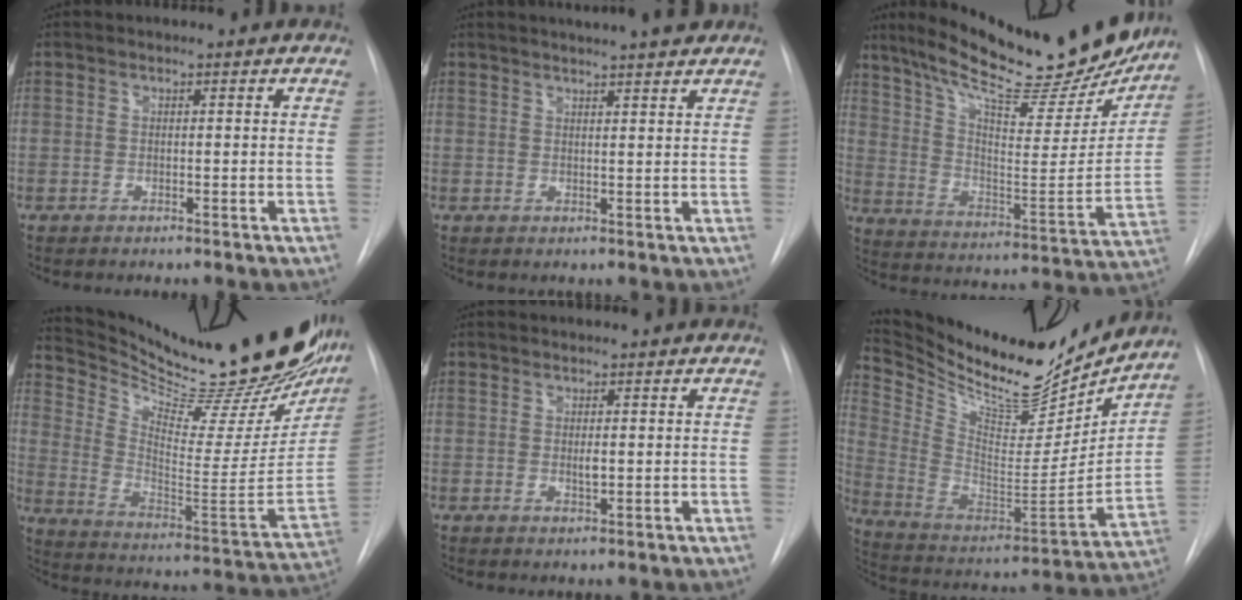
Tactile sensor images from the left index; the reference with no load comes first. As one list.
[{"total": 8.1, "force": [7.1, 0.6, 3.9], "torque": [-0.057, 0.013, 0.083]}, {"total": 27.3, "force": [22.7, 5.3, 14.2], "torque": [-0.220, -0.046, 0.318]}, {"total": 31.1, "force": [27.2, 5.1, 14.1], "torque": [-0.227, -0.106, 0.372]}, {"total": 1.0, "force": [-0.1, 0.3, 1.0], "torque": [-0.018, -0.007, 0.001]}, {"total": 24.8, "force": [22.4, 6.0, 8.9], "torque": [-0.168, -0.052, 0.349]}]